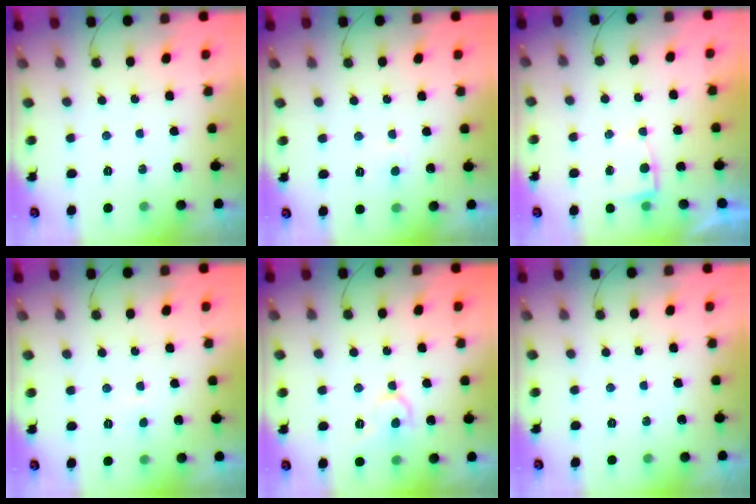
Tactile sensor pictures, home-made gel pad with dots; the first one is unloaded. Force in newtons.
{"total": 3.6, "press": 3.6, "slide": 0.4}
{"total": 2.8, "press": 2.8, "slide": 0.3}
{"total": 2.8, "press": 2.8, "slide": 0.3}
{"total": 9.3, "press": 9.3, "slide": 0.8}
{"total": 0.0}